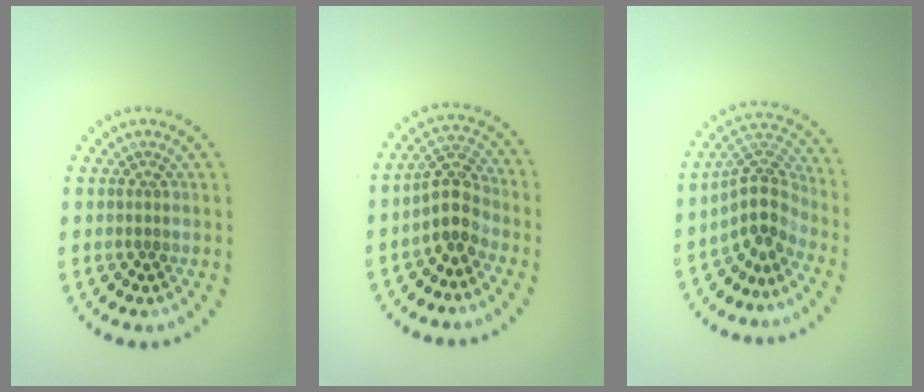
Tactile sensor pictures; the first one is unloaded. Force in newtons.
{"total": 3.4, "press": 3.1, "slide": 1.5}
{"total": 3.8, "press": 3.0, "slide": 2.3}